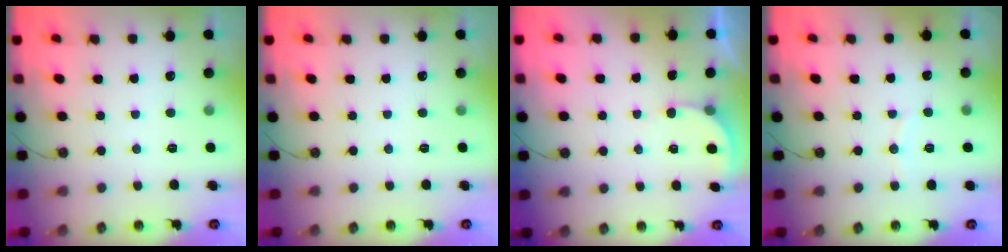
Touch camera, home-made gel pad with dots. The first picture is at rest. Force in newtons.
{"total": 0.0}
{"total": 2.6, "press": 2.6, "slide": 0.0}
{"total": 3.8, "press": 3.8, "slide": 0.2}